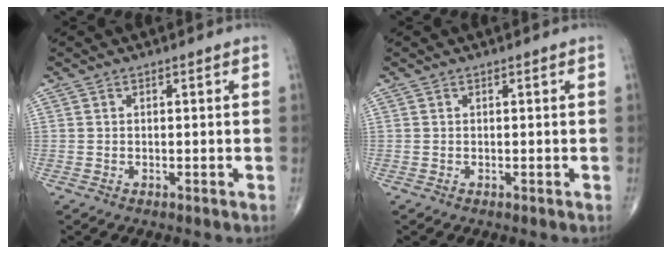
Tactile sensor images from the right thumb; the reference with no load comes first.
{"total": 0.0}